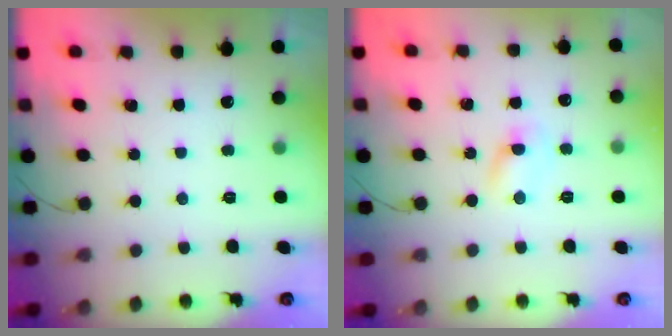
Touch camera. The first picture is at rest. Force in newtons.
{"total": 5.4, "press": 5.2, "slide": 1.4}